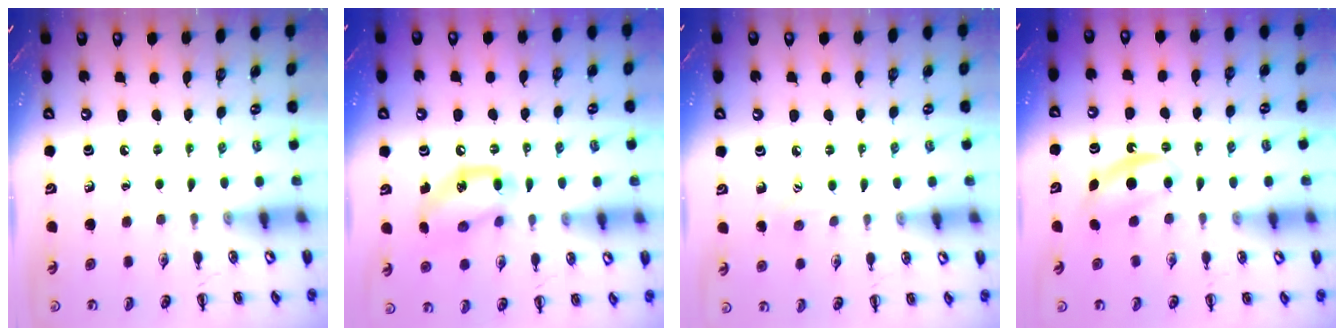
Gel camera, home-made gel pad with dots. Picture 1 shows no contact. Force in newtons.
{"total": 13.9, "press": 13.7, "slide": 2.5}
{"total": 5.9, "press": 5.7, "slide": 1.4}
{"total": 5.6, "press": 5.5, "slide": 1.3}